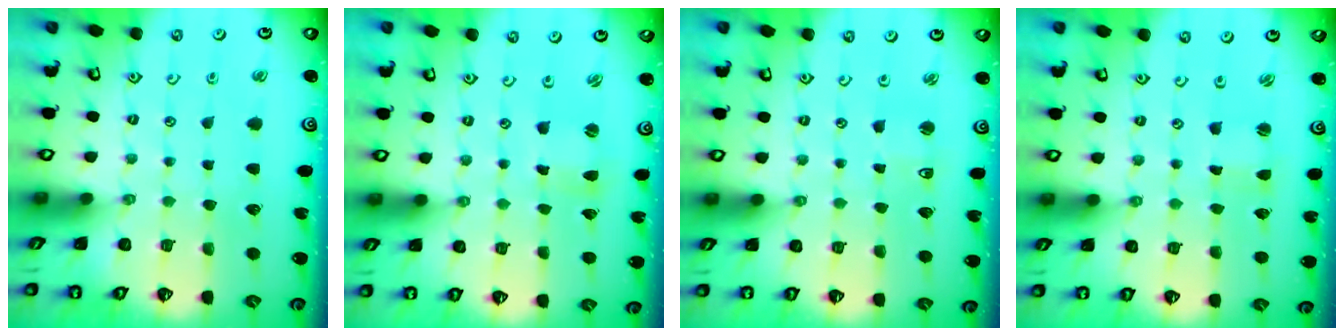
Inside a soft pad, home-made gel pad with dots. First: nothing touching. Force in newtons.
{"total": 1.3, "press": 1.2, "slide": 0.2}
{"total": 2.8, "press": 2.7, "slide": 0.7}
{"total": 0.7, "press": 0.7, "slide": 0.1}